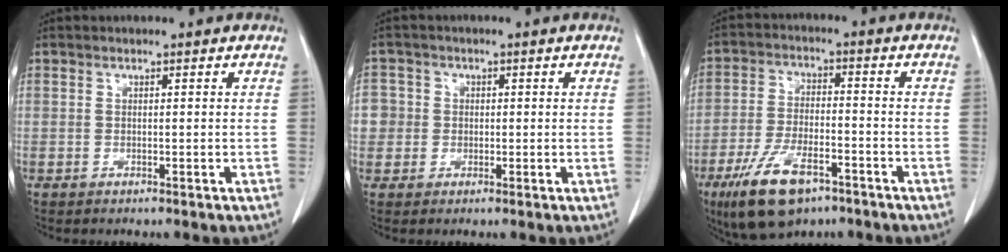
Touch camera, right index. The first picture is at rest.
{"total": 3.9, "force": [0.0, 3.9, 0.2], "torque": [0.009, 0.012, 0.000]}
{"total": 11.7, "force": [-7.1, 4.4, 8.1], "torque": [-0.167, -0.011, -0.122]}